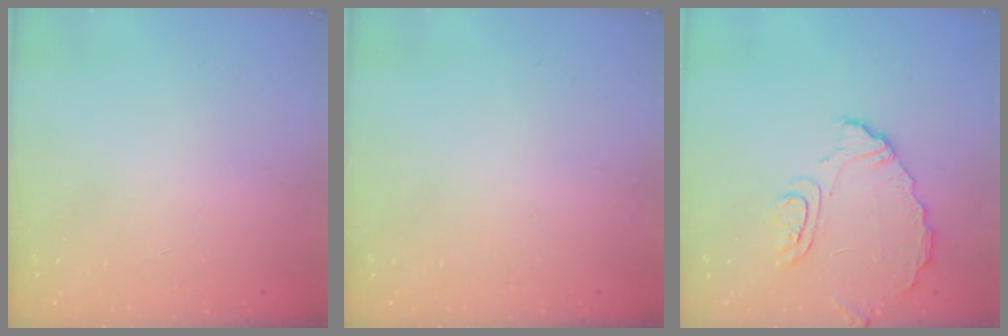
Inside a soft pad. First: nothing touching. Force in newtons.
{"total": 0.0}
{"total": 9.1, "press": 9.1, "slide": 1.1}